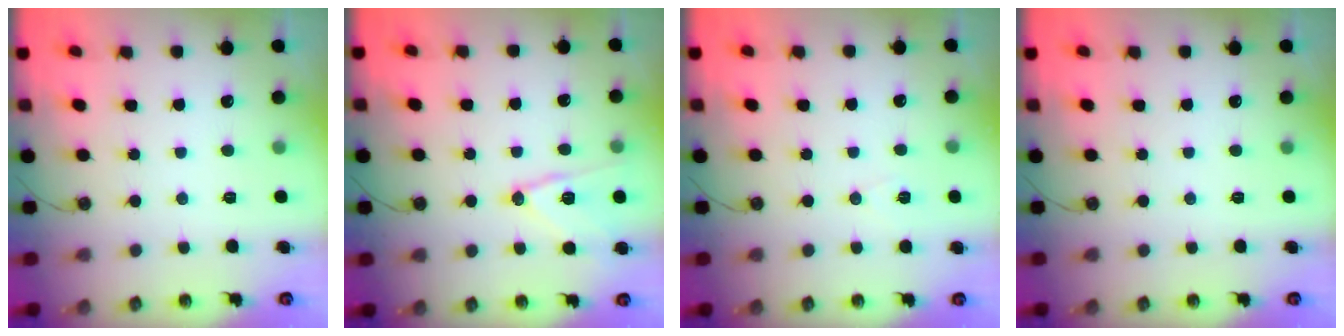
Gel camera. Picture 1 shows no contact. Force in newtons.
{"total": 12.6, "press": 12.6, "slide": 0.7}
{"total": 6.4, "press": 4.6, "slide": 4.5}
{"total": 0.0}